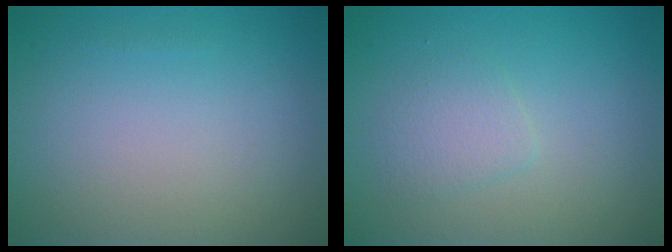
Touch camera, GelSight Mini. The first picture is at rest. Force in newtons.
{"total": 1.8, "press": 1.8, "slide": 0.0}